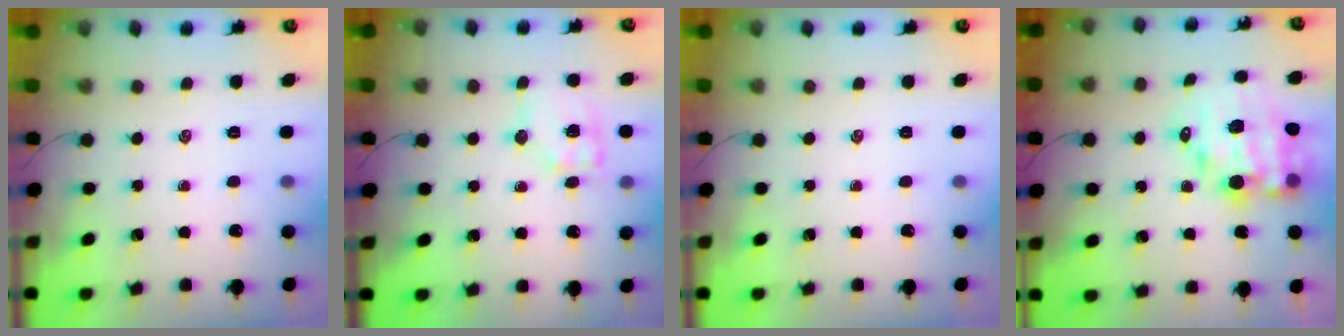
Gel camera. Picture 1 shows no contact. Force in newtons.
{"total": 9.6, "press": 9.5, "slide": 0.6}
{"total": 0.0}
{"total": 12.6, "press": 12.2, "slide": 3.2}